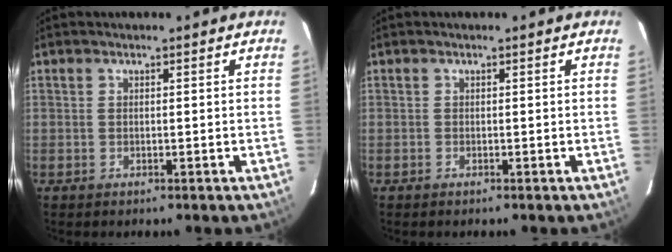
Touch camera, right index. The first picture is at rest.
{"total": 0.0}